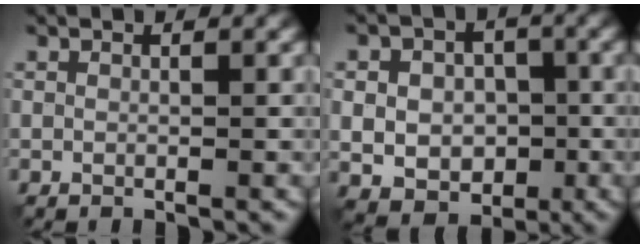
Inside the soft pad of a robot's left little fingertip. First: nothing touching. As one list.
[{"total": 6.7, "force": [-0.7, 5.4, 4.0], "torque": [-0.052, -0.001, -0.017]}]